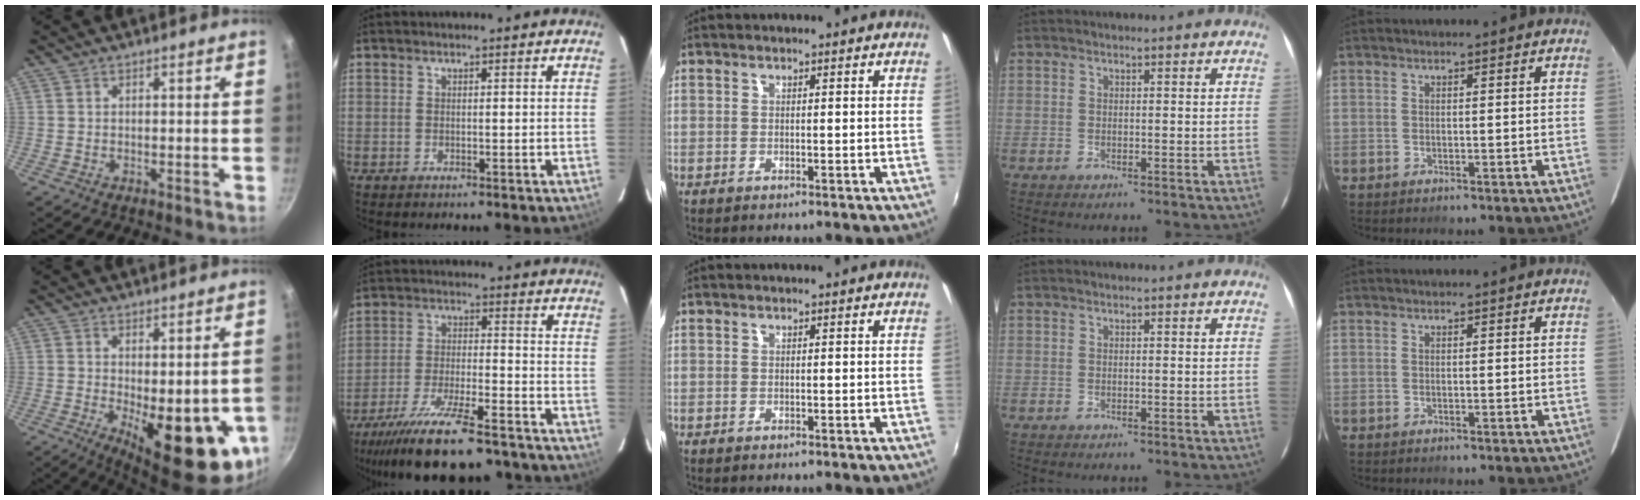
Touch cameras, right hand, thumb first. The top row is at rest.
{"thumb": {"total": 16.6, "force": [-3.3, 6.6, 14.9], "torque": [-0.171, -0.022, -0.029]}, "index": {"total": 19.7, "force": [-16.1, 4.4, 10.6], "torque": [-0.212, -0.038, -0.255]}}